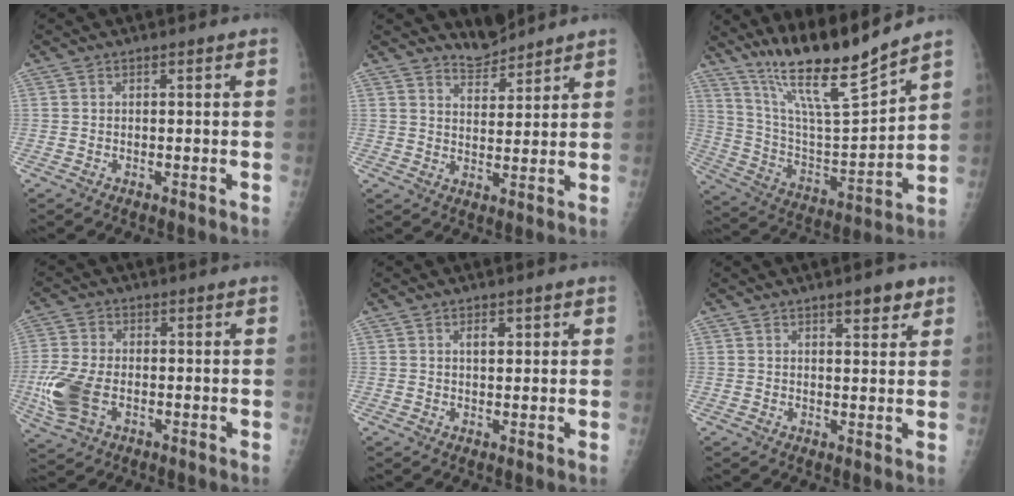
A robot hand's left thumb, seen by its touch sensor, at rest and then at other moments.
{"total": 4.1, "force": [4.0, 0.9, -0.2], "torque": [0.019, -0.033, 0.073]}
{"total": 17.2, "force": [14.4, 0.5, 9.5], "torque": [-0.146, -0.084, 0.269]}
{"total": 9.7, "force": [-2.3, 6.0, 7.4], "torque": [-0.173, 0.001, -0.042]}
{"total": 1.8, "force": [1.0, 0.9, 1.3], "torque": [-0.012, -0.002, 0.015]}
{"total": 4.0, "force": [2.8, 1.3, 2.6], "torque": [-0.018, -0.012, 0.037]}